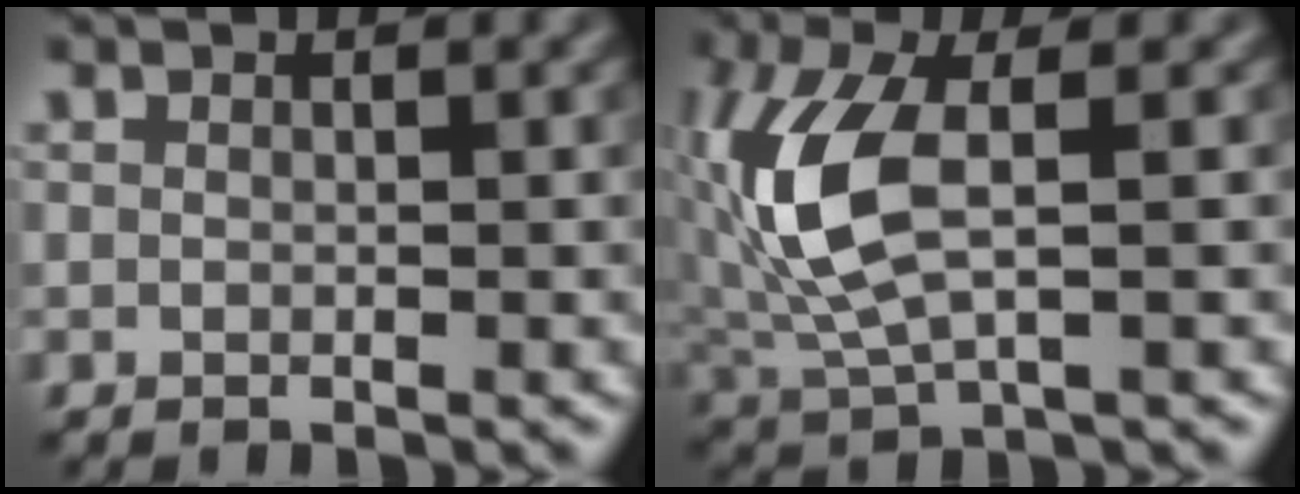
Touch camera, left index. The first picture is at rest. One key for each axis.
{"total": 7.5, "fx": 0.7, "fy": 3.3, "fz": 6.7, "tx": -0.166, "ty": -0.001, "tz": 0.016}